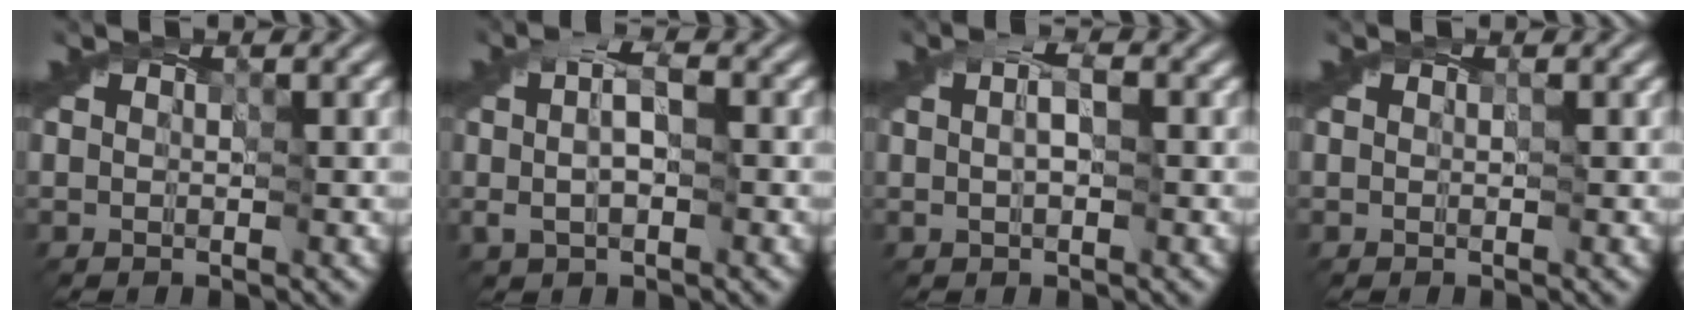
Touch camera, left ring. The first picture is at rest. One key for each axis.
{"total": 2.9, "fx": -0.2, "fy": 1.4, "fz": 2.6, "tx": -0.058, "ty": 0.005, "tz": -0.007}
{"total": 1.7, "fx": 0.1, "fy": 0.6, "fz": 1.6, "tx": -0.027, "ty": 0.004, "tz": 0.001}
{"total": 0.0}